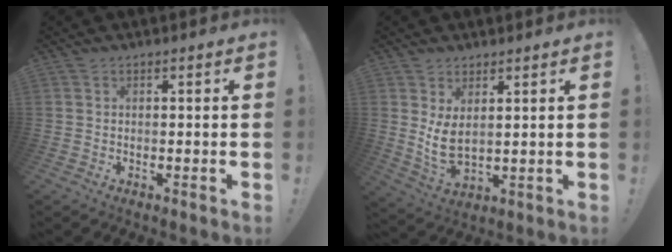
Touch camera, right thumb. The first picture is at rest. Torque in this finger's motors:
{"motor_torque": [-0.13, 0.59, 0.39, 0.45, 0.31]}